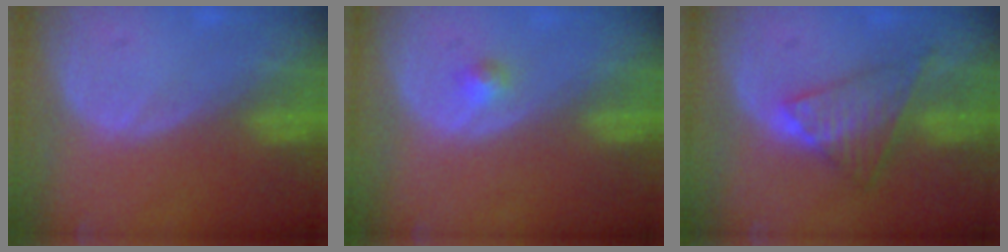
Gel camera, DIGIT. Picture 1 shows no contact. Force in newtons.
{"total": 1.5, "press": 1.3, "slide": 0.8}
{"total": 7.2, "press": 6.7, "slide": 2.7}